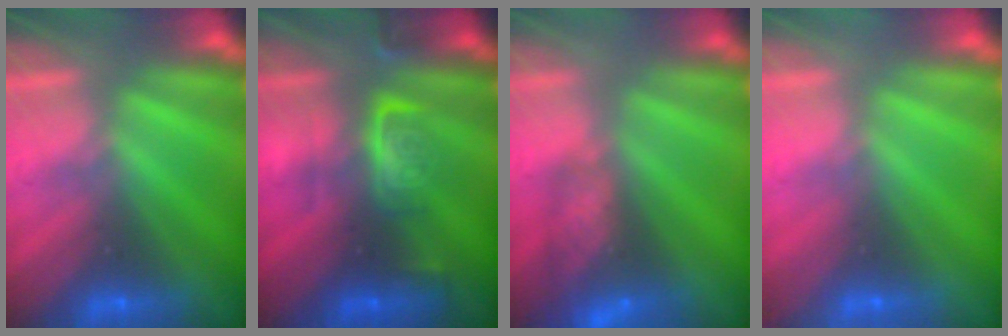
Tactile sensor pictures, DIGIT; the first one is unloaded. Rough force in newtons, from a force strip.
{"total": 2.7}
{"total": 10.8}
{"total": 3.0}